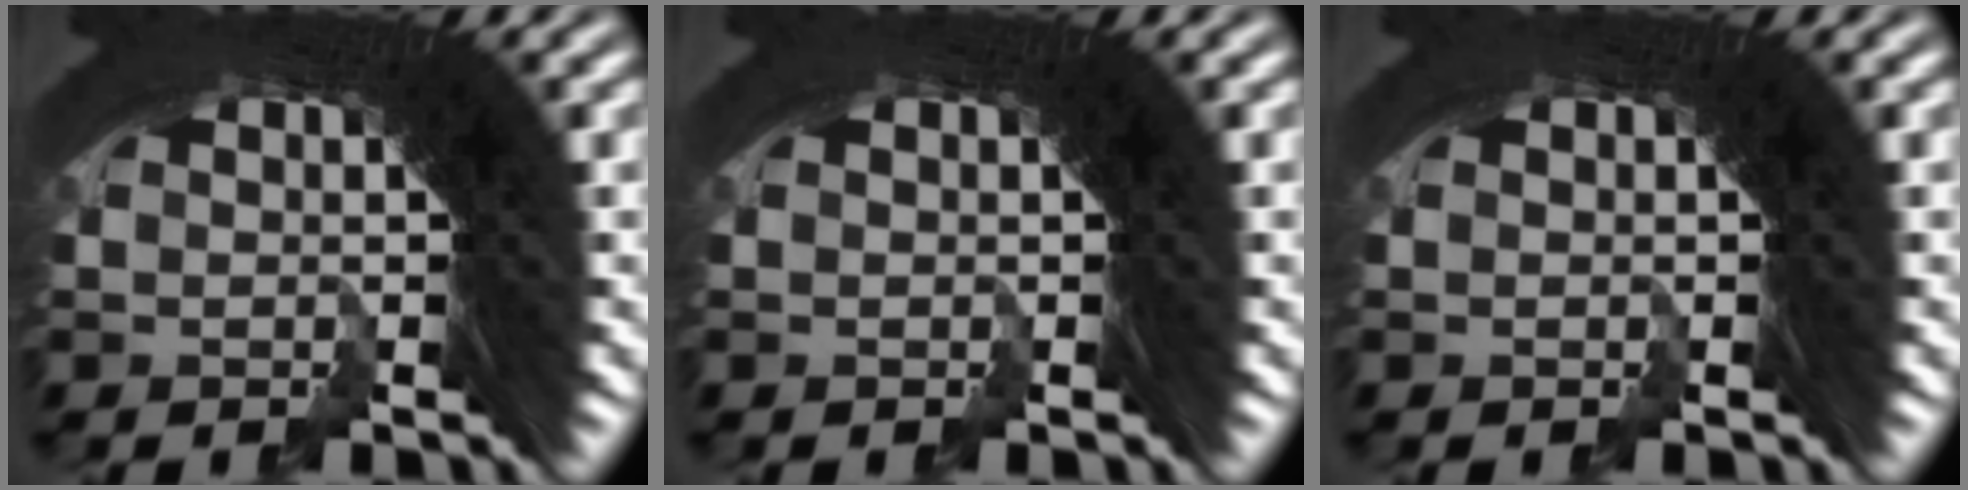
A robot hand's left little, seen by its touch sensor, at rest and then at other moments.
{"total": 0.0}
{"total": 0.0}